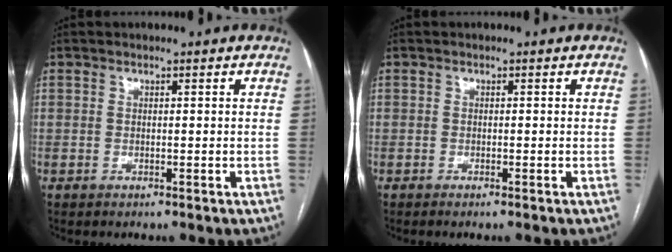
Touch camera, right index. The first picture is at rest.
{"total": 0.5, "force": [-0.4, -0.1, 0.3], "torque": [-0.007, 0.001, -0.007]}